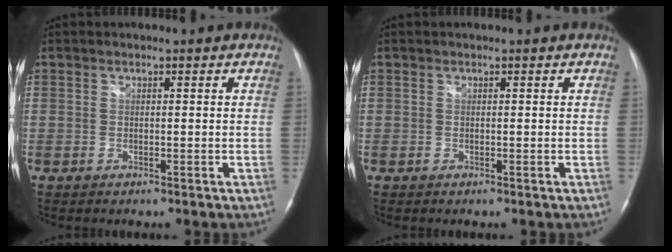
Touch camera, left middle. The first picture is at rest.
{"total": 0.0}